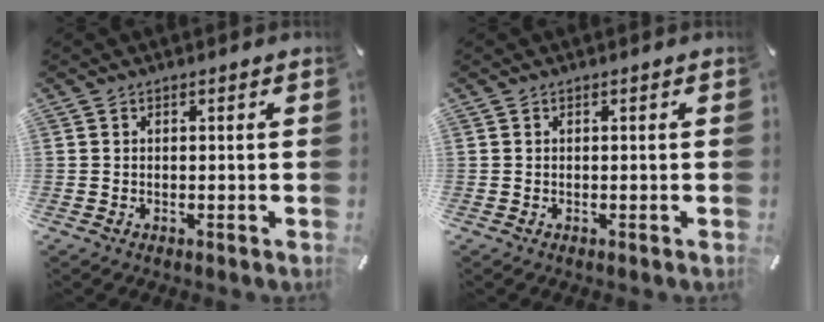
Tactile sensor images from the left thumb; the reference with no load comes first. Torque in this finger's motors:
{"motor_torque": [-0.01, 0.02, 0.00, 0.00, 0.00]}